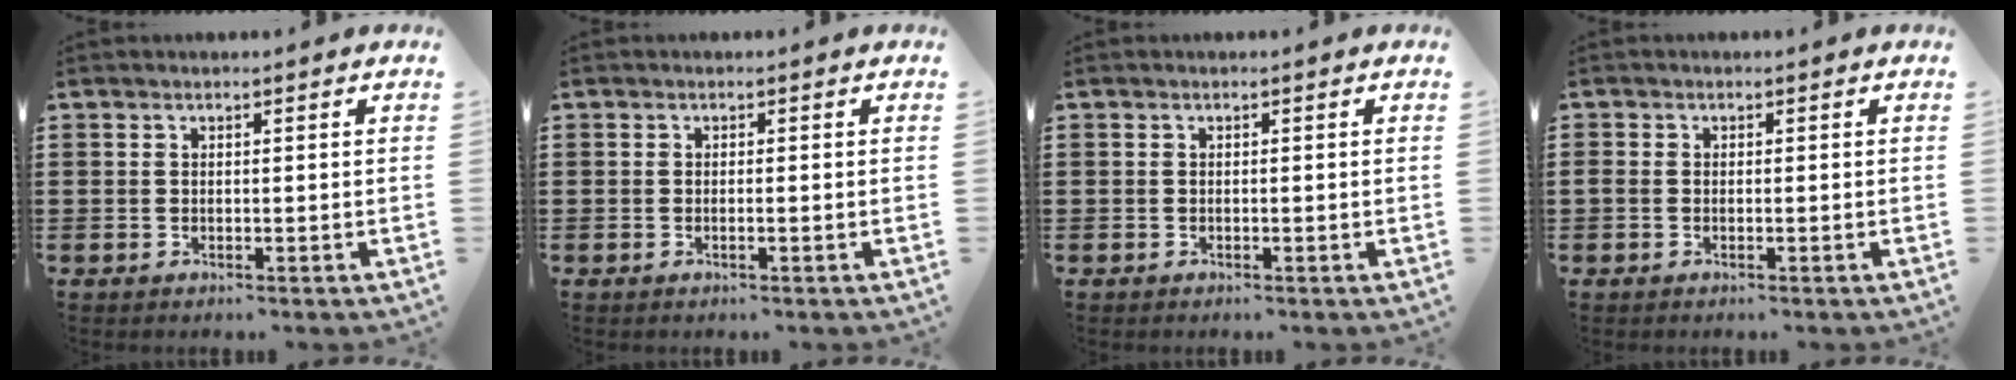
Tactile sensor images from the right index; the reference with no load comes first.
{"total": 0.5, "force": [-0.3, 0.0, 0.4], "torque": [-0.008, -0.002, -0.005]}
{"total": 0.0}
{"total": 0.6, "force": [-0.4, 0.3, 0.3], "torque": [-0.009, -0.003, -0.006]}